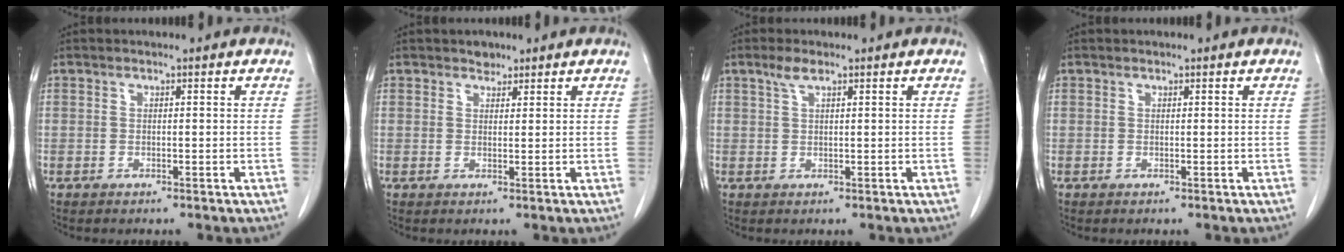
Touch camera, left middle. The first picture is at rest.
{"total": 1.6, "force": [1.3, 1.0, 0.2], "torque": [-0.003, -0.001, 0.019]}
{"total": 2.1, "force": [1.4, 0.5, 1.5], "torque": [-0.034, 0.006, 0.030]}
{"total": 0.0}